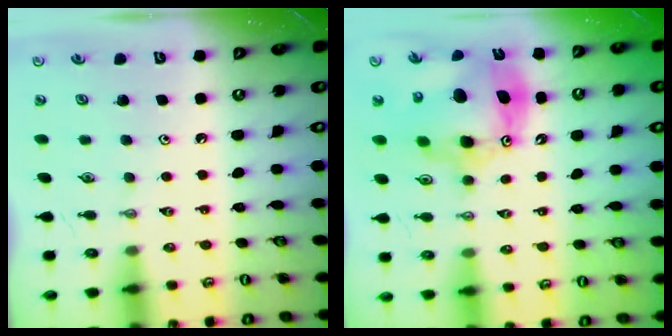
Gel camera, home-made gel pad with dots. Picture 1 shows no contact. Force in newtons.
{"total": 15.4, "press": 15.3, "slide": 1.6}